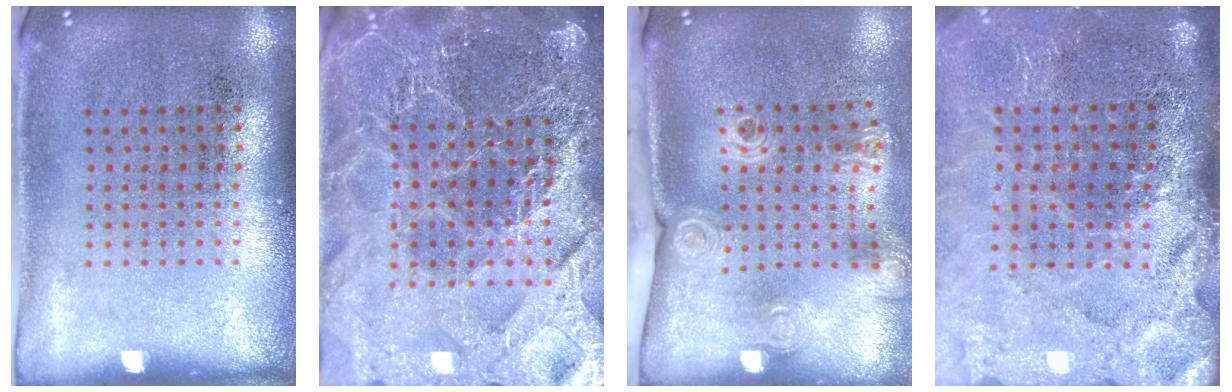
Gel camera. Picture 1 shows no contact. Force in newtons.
{"total": 5.8, "press": 5.0, "slide": 2.9}
{"total": 2.3, "press": 1.6, "slide": 1.5}
{"total": 3.9, "press": 3.2, "slide": 2.2}